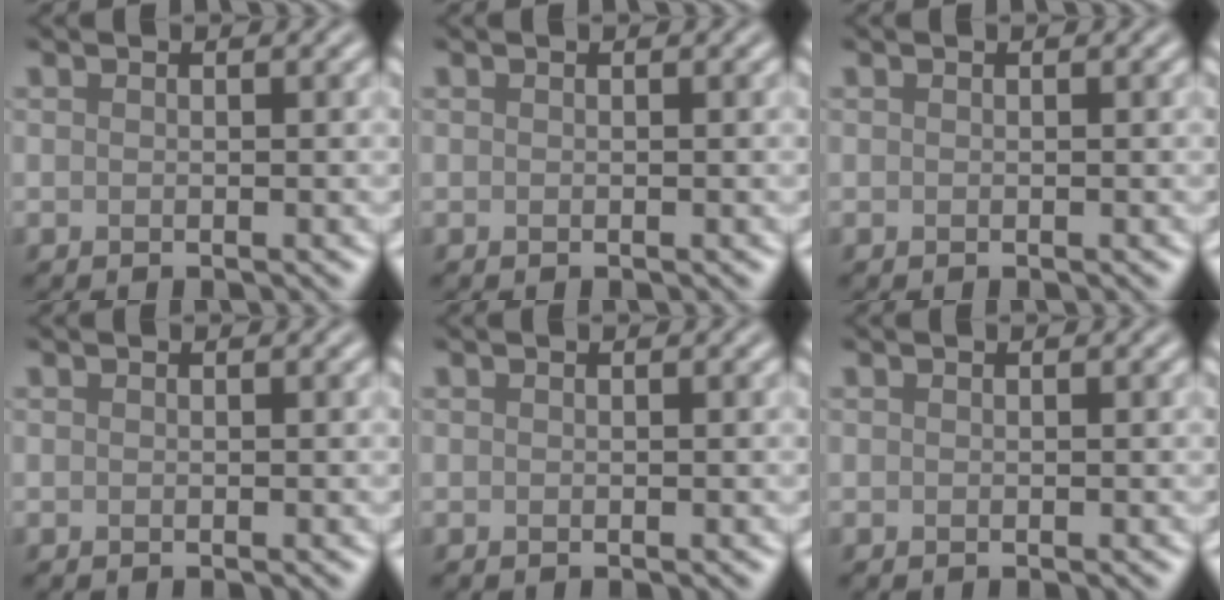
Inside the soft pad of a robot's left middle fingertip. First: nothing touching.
{"total": 0.0}
{"total": 0.0}
{"total": 0.0}
{"total": 0.0}
{"total": 0.0}